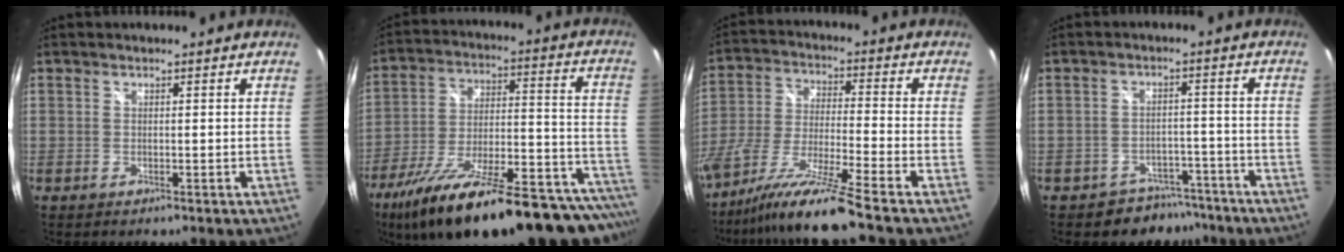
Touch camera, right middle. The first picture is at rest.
{"total": 34.9, "force": [-28.3, 7.9, 18.8], "torque": [-0.272, -0.048, -0.407]}
{"total": 13.5, "force": [-10.9, -1.9, 7.7], "torque": [-0.152, -0.027, -0.203]}
{"total": 7.4, "force": [-6.0, 4.3, 0.5], "torque": [-0.012, 0.021, -0.076]}